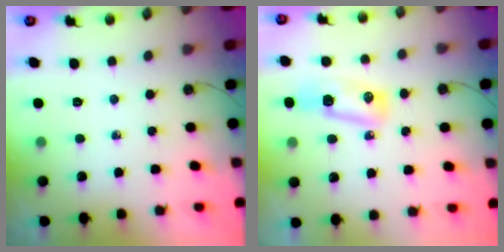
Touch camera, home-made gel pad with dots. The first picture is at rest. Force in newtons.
{"total": 9.1, "press": 9.0, "slide": 1.1}